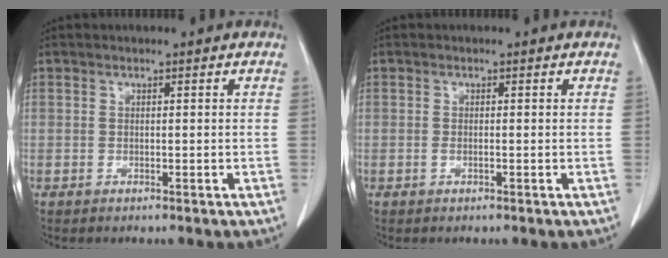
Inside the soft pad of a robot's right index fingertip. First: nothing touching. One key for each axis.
{"total": 0.7, "fx": -0.2, "fy": 0.2, "fz": 0.7, "tx": -0.015, "ty": -0.001, "tz": -0.002}